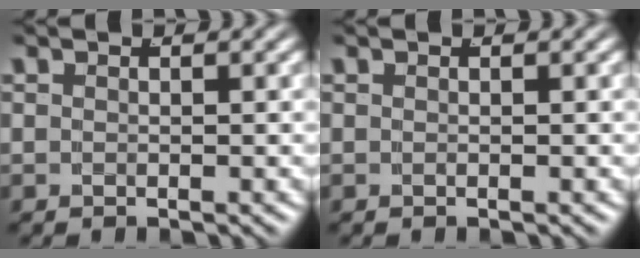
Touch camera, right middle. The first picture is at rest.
{"total": 0.0}